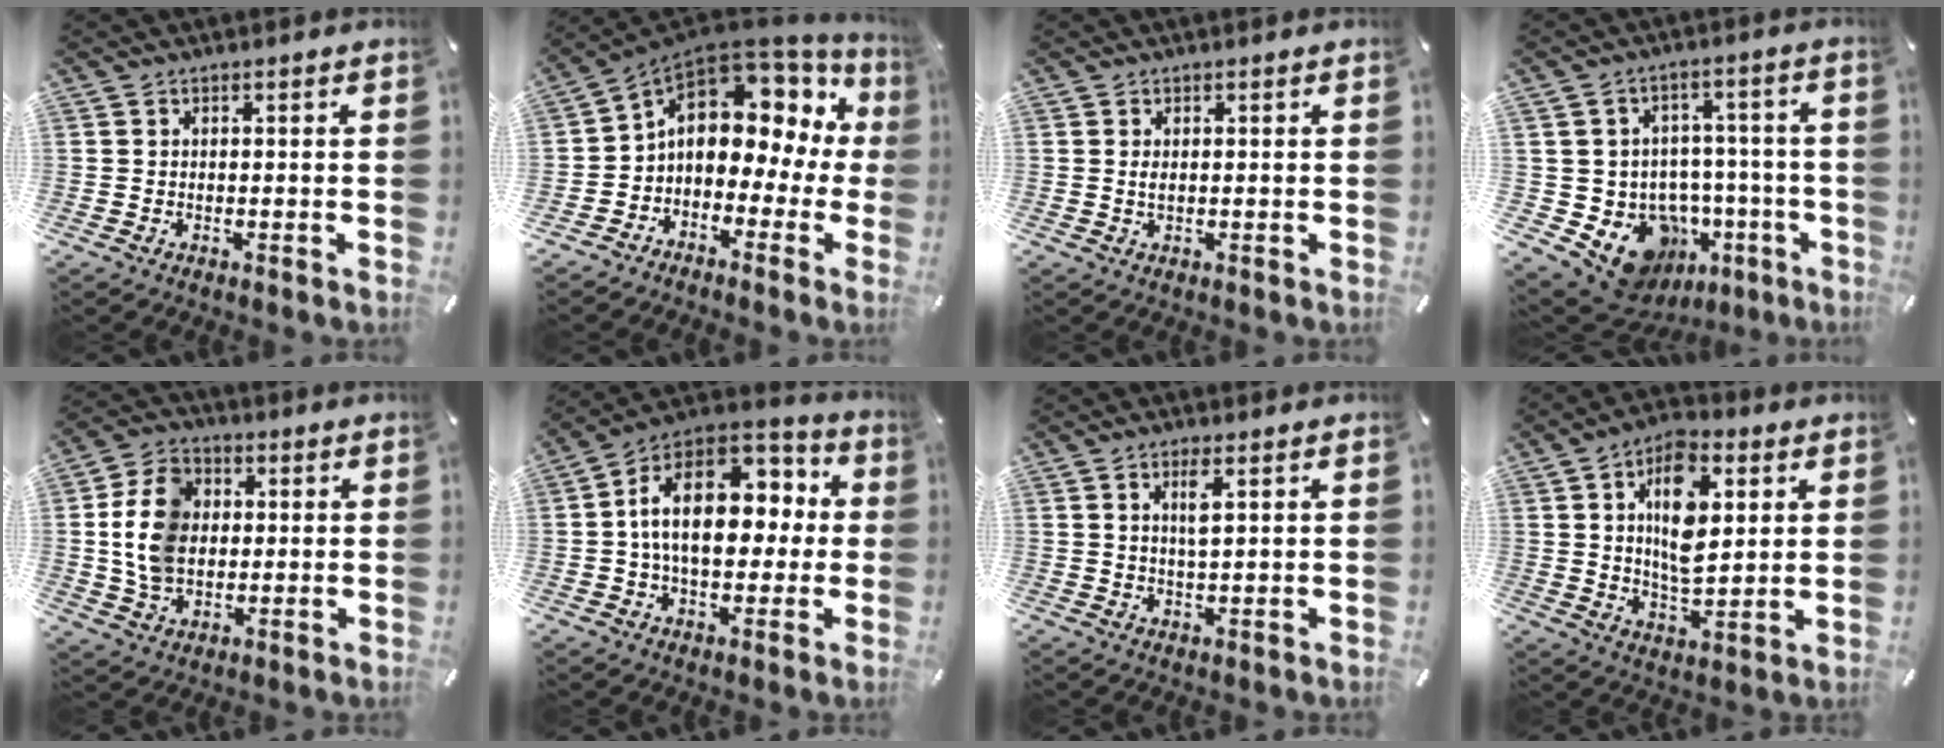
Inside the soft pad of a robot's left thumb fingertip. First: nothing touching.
{"total": 10.3, "force": [2.8, 7.5, 6.5], "torque": [-0.112, -0.025, 0.045]}
{"total": 1.2, "force": [0.2, 0.4, 1.1], "torque": [-0.024, 0.001, 0.003]}
{"total": 12.8, "force": [-6.4, 9.8, 5.2], "torque": [-0.078, 0.026, -0.095]}
{"total": 12.5, "force": [1.0, 9.9, 7.6], "torque": [-0.174, 0.011, 0.017]}
{"total": 18.9, "force": [2.2, 12.6, 13.8], "torque": [-0.224, 0.005, 0.040]}
{"total": 4.1, "force": [1.6, 0.9, 3.7], "torque": [-0.071, 0.000, 0.023]}
{"total": 13.6, "force": [4.1, 7.7, 10.4], "torque": [-0.187, -0.007, 0.066]}